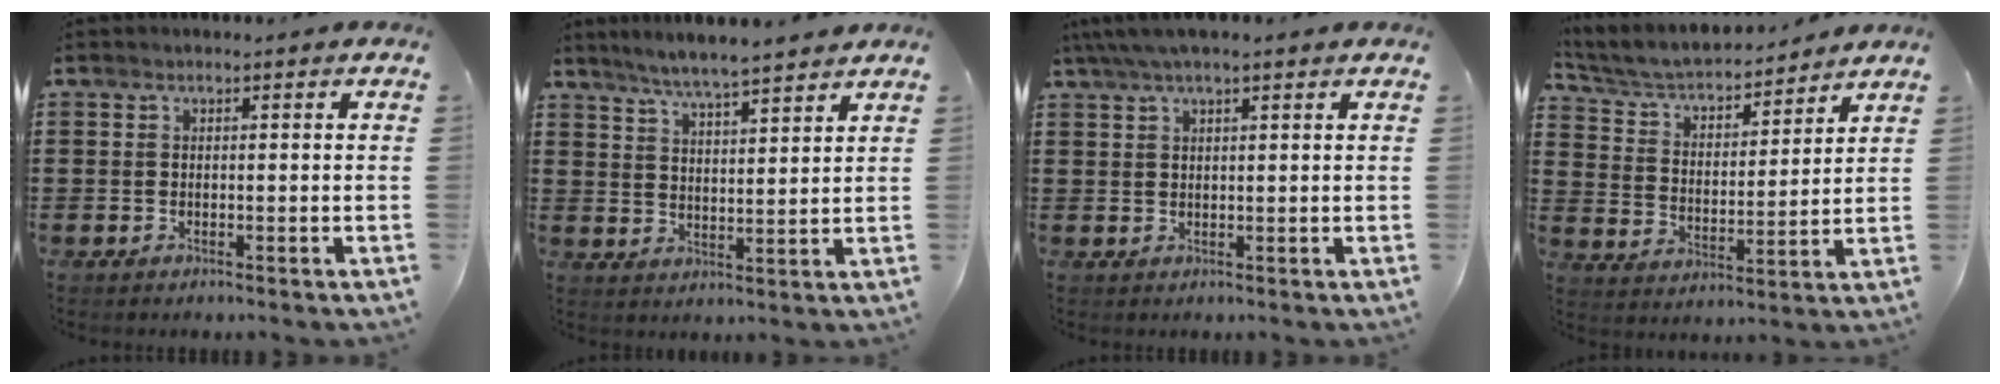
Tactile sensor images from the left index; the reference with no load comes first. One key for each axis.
{"total": 4.9, "fx": 4.6, "fy": -0.3, "fz": 1.4, "tx": -0.046, "ty": -0.022, "tz": 0.081}
{"total": 3.3, "fx": 2.4, "fy": 0.6, "fz": 2.2, "tx": -0.047, "ty": 0.003, "tz": 0.044}
{"total": 4.7, "fx": 4.3, "fy": 1.0, "fz": 1.5, "tx": -0.052, "ty": -0.032, "tz": 0.068}